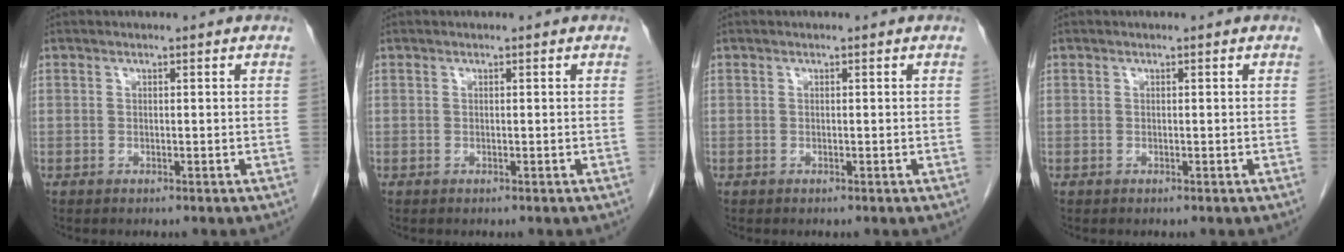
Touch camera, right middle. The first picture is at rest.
{"total": 0.0}
{"total": 0.0}
{"total": 0.0}